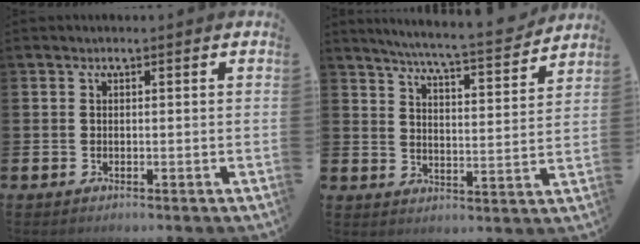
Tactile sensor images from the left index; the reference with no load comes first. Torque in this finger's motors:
{"motor_torque": [0.85, -1.24, 0.20, 0.07]}